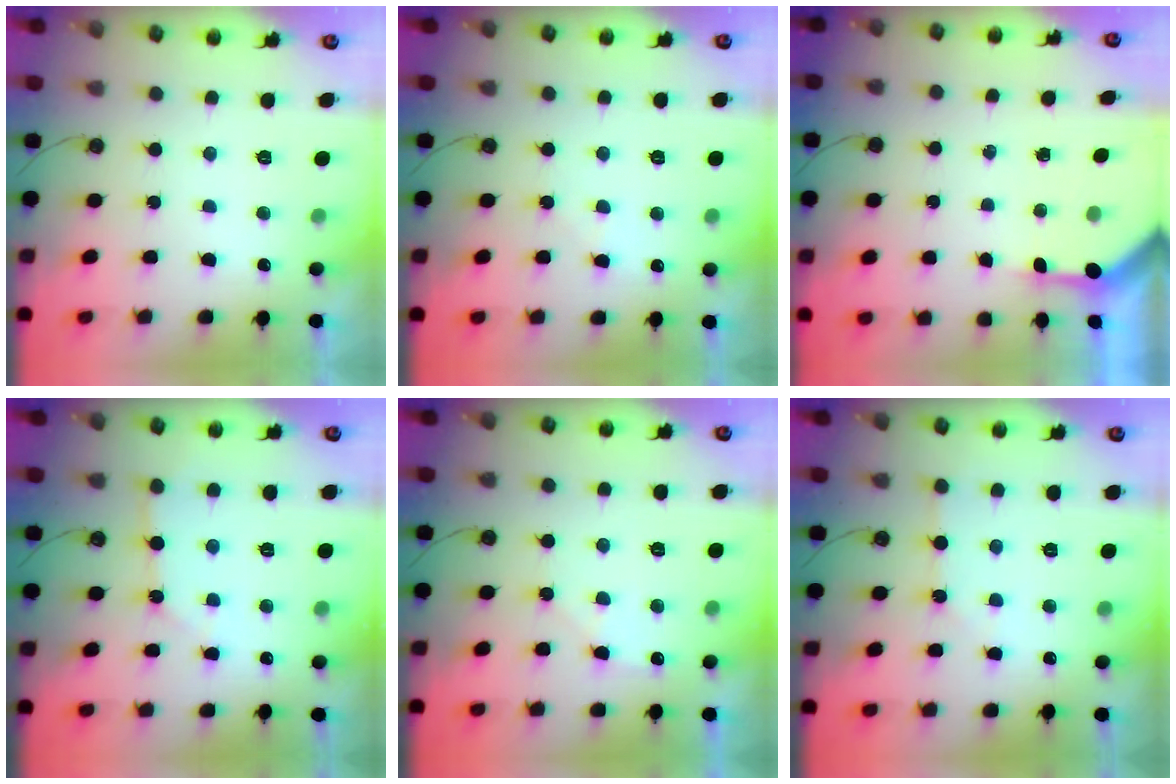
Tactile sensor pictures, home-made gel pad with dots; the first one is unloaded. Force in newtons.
{"total": 3.4, "press": 3.3, "slide": 0.6}
{"total": 3.5, "press": 3.5, "slide": 0.4}
{"total": 2.9, "press": 2.8, "slide": 0.4}
{"total": 5.7, "press": 5.6, "slide": 0.7}
{"total": 2.7, "press": 2.7, "slide": 0.4}